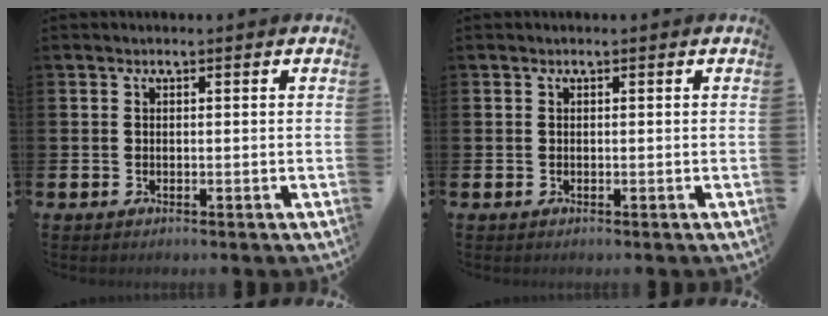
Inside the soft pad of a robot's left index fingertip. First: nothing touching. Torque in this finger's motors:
{"motor_torque": [0.00, 0.00, -0.03, 0.00]}